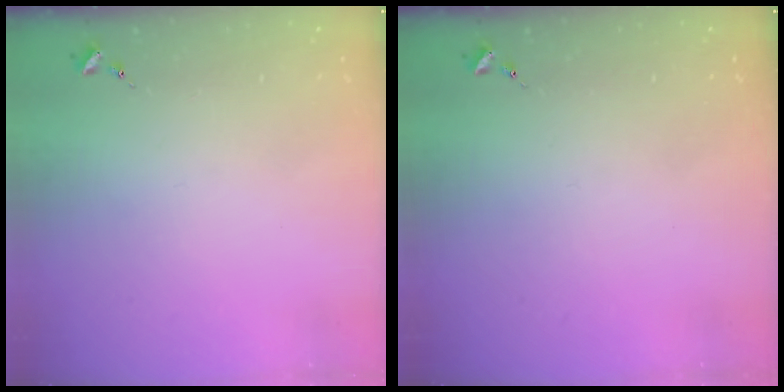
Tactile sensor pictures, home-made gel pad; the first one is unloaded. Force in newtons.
{"total": 0.0}